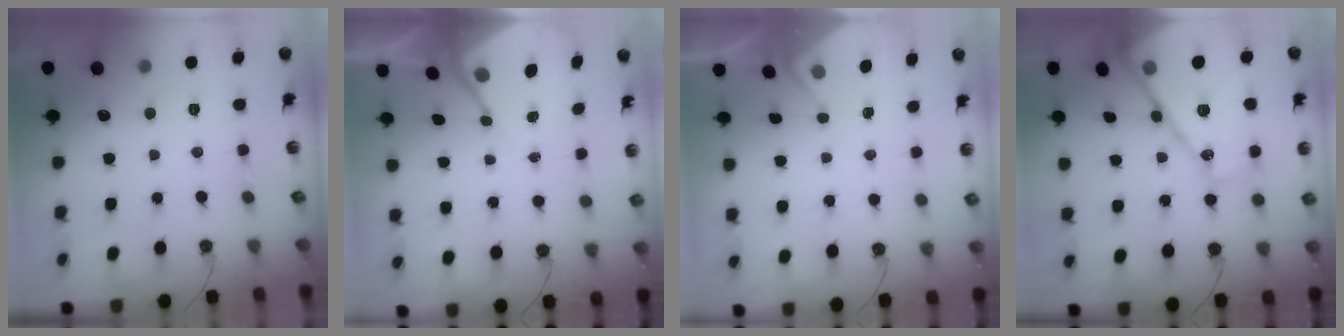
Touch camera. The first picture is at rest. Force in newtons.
{"total": 7.1, "press": 7.0, "slide": 0.5}
{"total": 3.7, "press": 3.7, "slide": 0.4}
{"total": 21.9, "press": 21.9, "slide": 1.7}